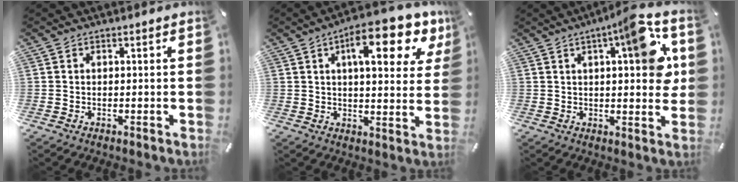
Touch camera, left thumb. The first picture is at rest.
{"total": 14.7, "force": [7.6, 5.6, 11.2], "torque": [-0.151, -0.035, 0.117]}
{"total": 13.7, "force": [5.1, 3.8, 12.2], "torque": [-0.156, -0.029, 0.074]}